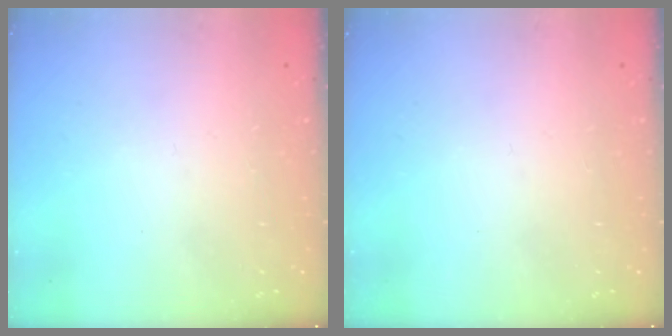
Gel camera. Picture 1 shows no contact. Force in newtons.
{"total": 0.0}